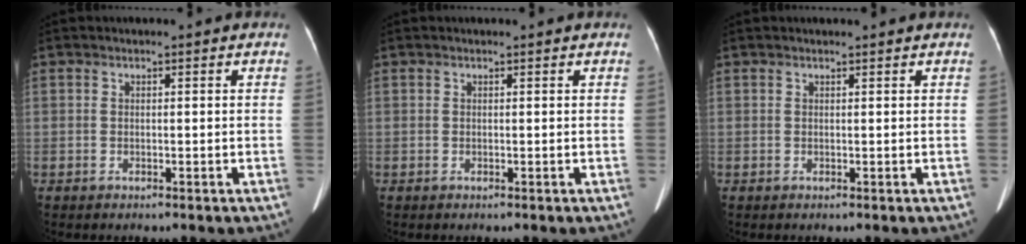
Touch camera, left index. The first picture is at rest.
{"total": 0.0}
{"total": 1.0, "force": [1.0, 0.0, 0.2], "torque": [-0.010, 0.015, 0.015]}